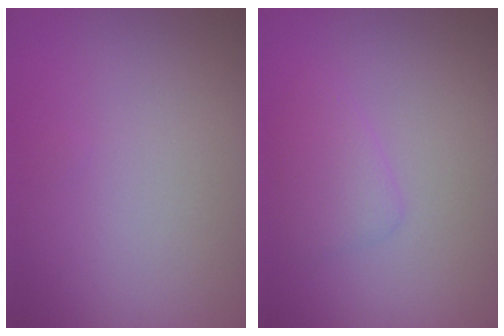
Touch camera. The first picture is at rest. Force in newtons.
{"total": 1.8, "press": 1.8, "slide": 0.0}